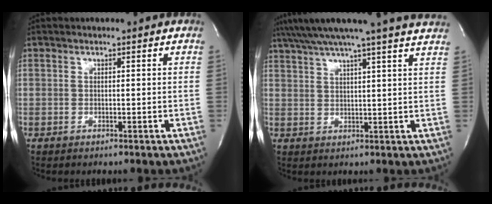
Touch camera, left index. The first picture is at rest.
{"total": 18.1, "force": [15.9, -1.2, 8.7], "torque": [-0.155, -0.001, 0.208]}